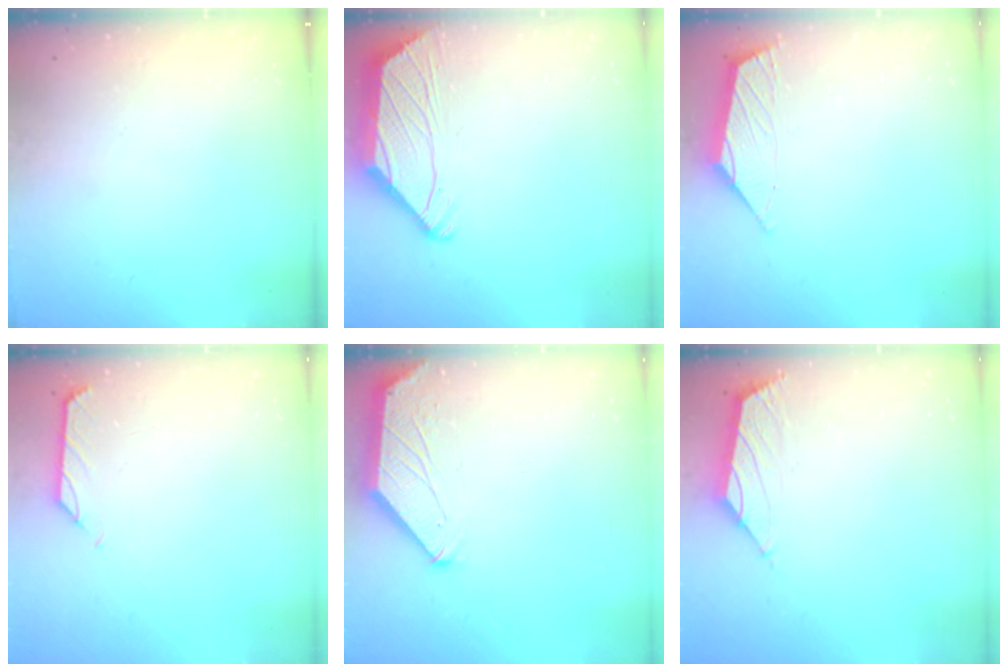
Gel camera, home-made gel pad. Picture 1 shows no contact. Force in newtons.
{"total": 2.3, "press": 2.2, "slide": 0.6}
{"total": 2.7, "press": 2.7, "slide": 0.4}
{"total": 0.0}
{"total": 1.6, "press": 1.5, "slide": 0.3}
{"total": 1.6, "press": 1.4, "slide": 0.7}